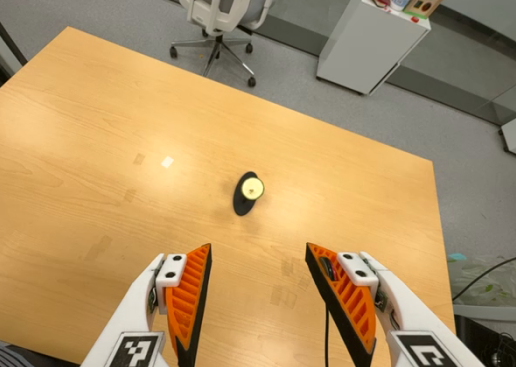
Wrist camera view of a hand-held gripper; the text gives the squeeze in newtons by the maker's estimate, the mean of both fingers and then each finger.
{"total": 0.0}